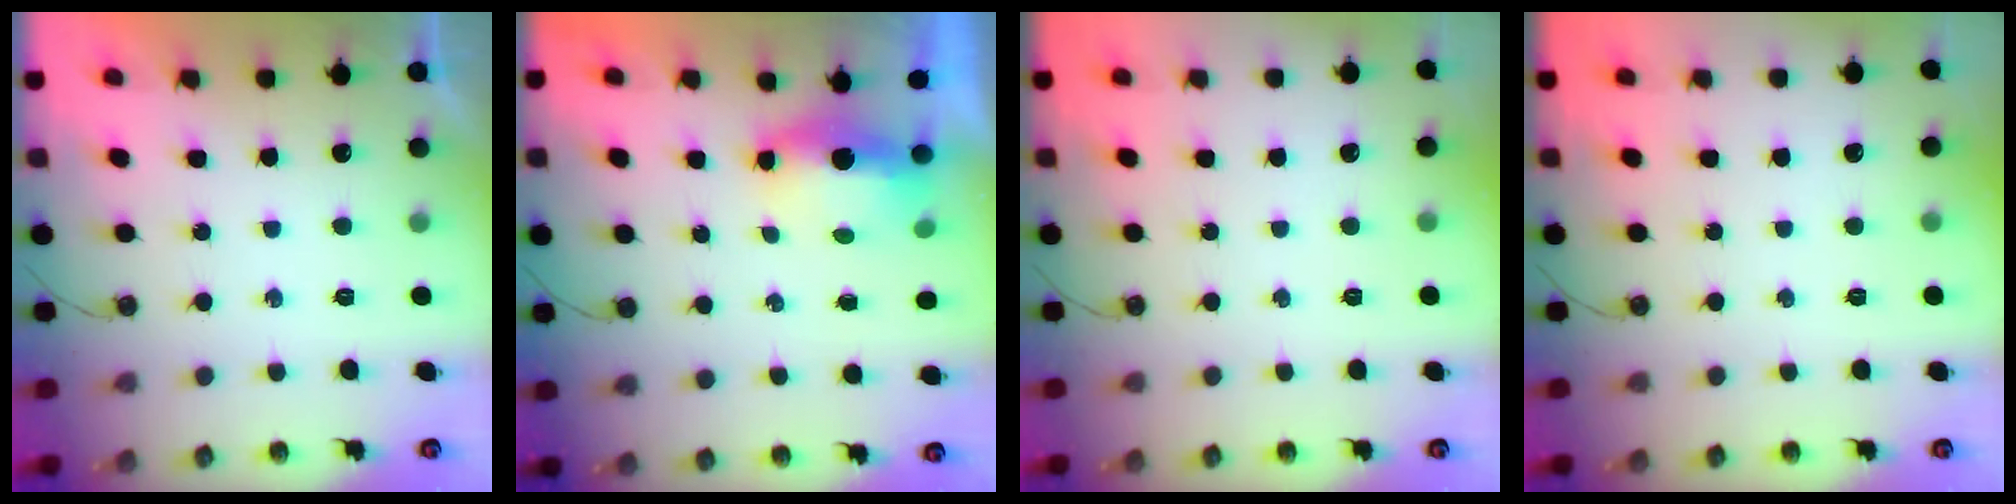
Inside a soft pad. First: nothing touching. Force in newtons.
{"total": 5.8, "press": 5.8, "slide": 0.8}
{"total": 0.0}
{"total": 0.0}